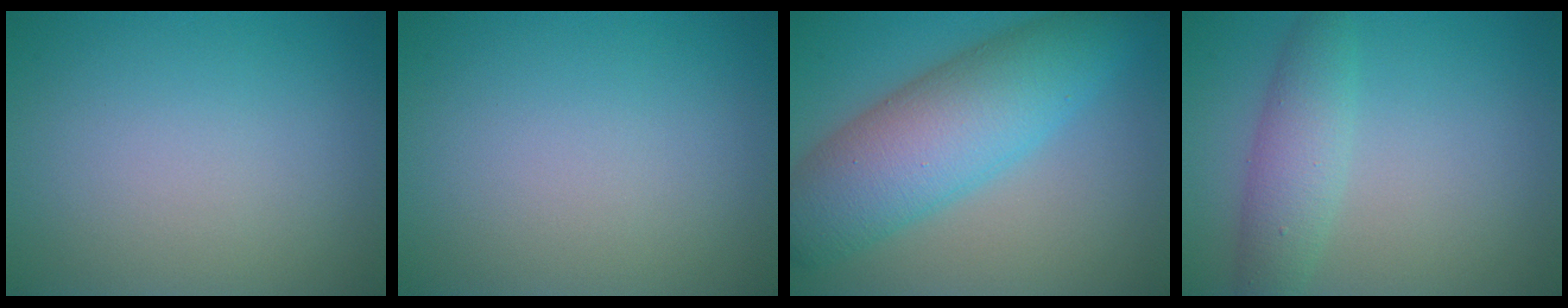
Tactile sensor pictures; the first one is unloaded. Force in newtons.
{"total": 0.0}
{"total": 9.2, "press": 9.2, "slide": 0.1}
{"total": 3.4, "press": 3.4, "slide": 0.1}